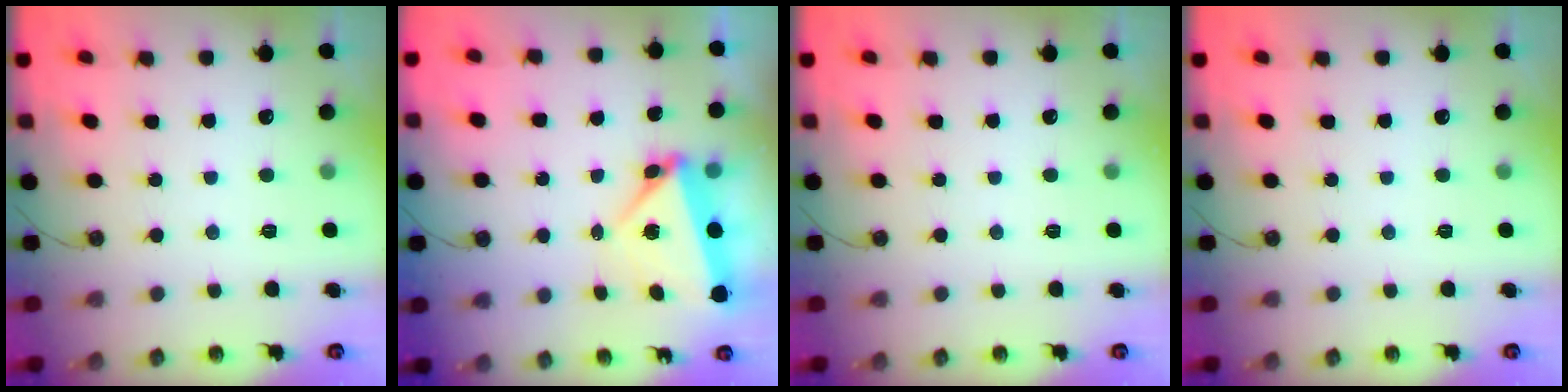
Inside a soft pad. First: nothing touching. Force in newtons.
{"total": 5.6, "press": 5.0, "slide": 2.5}
{"total": 0.0}
{"total": 0.0}